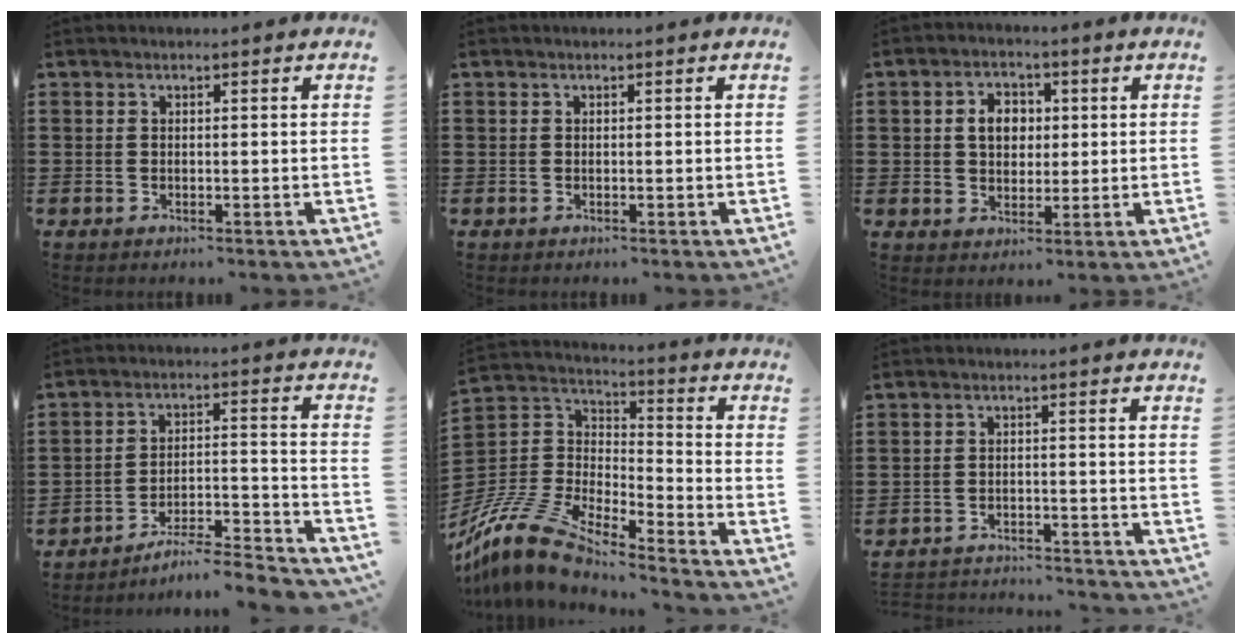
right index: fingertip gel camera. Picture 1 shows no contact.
{"total": 0.0}
{"total": 4.9, "force": [0.7, 3.8, 3.0], "torque": [-0.063, 0.012, 0.005]}
{"total": 5.8, "force": [-5.4, 0.1, 2.1], "torque": [-0.034, -0.006, -0.108]}
{"total": 11.2, "force": [-10.3, 2.3, 3.9], "torque": [-0.110, 0.008, -0.217]}
{"total": 3.0, "force": [-3.0, 0.2, 0.1], "torque": [-0.008, 0.001, -0.064]}